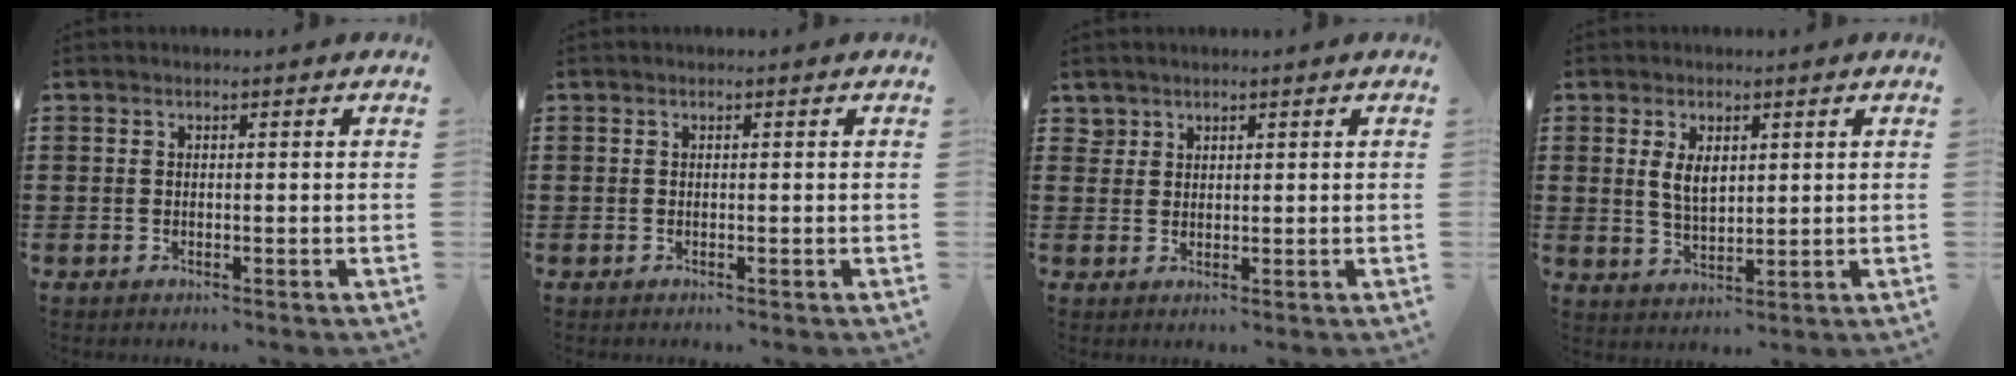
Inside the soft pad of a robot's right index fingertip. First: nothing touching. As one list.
[{"total": 0.0}, {"total": 1.7, "force": [1.5, 0.9, 0.1], "torque": [-0.005, 0.003, 0.030]}, {"total": 4.1, "force": [1.2, 2.2, 3.2], "torque": [-0.060, 0.003, 0.019]}]